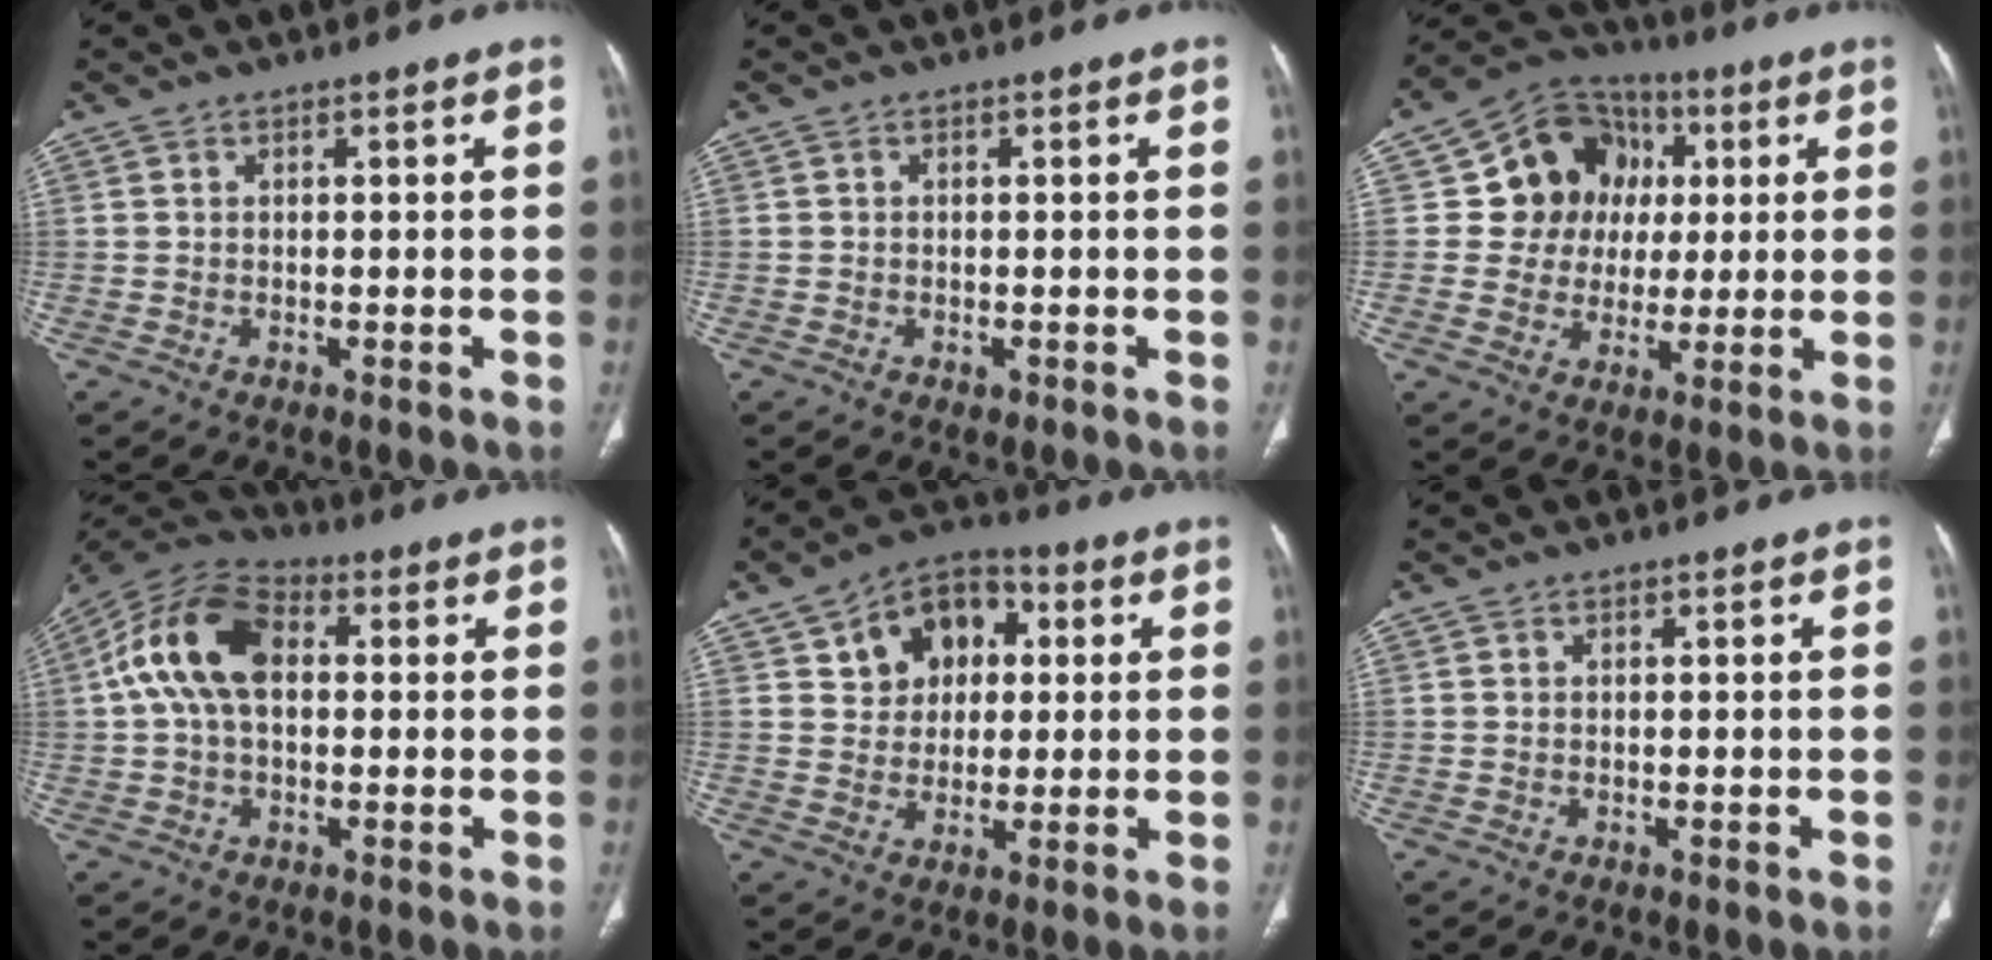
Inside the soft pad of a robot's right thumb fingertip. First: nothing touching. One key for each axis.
{"total": 0.9, "fx": -0.3, "fy": 0.7, "fz": 0.4, "tx": -0.004, "ty": 0.001, "tz": -0.003}
{"total": 13.8, "fx": 2.4, "fy": 12.6, "fz": 5.0, "tx": -0.030, "ty": 0.012, "tz": 0.038}
{"total": 14.0, "fx": 1.9, "fy": 8.7, "fz": 10.8, "tx": -0.207, "ty": 0.033, "tz": 0.025}
{"total": 11.6, "fx": 3.6, "fy": 8.9, "fz": 6.5, "tx": -0.059, "ty": 0.006, "tz": 0.052}
{"total": 0.0}